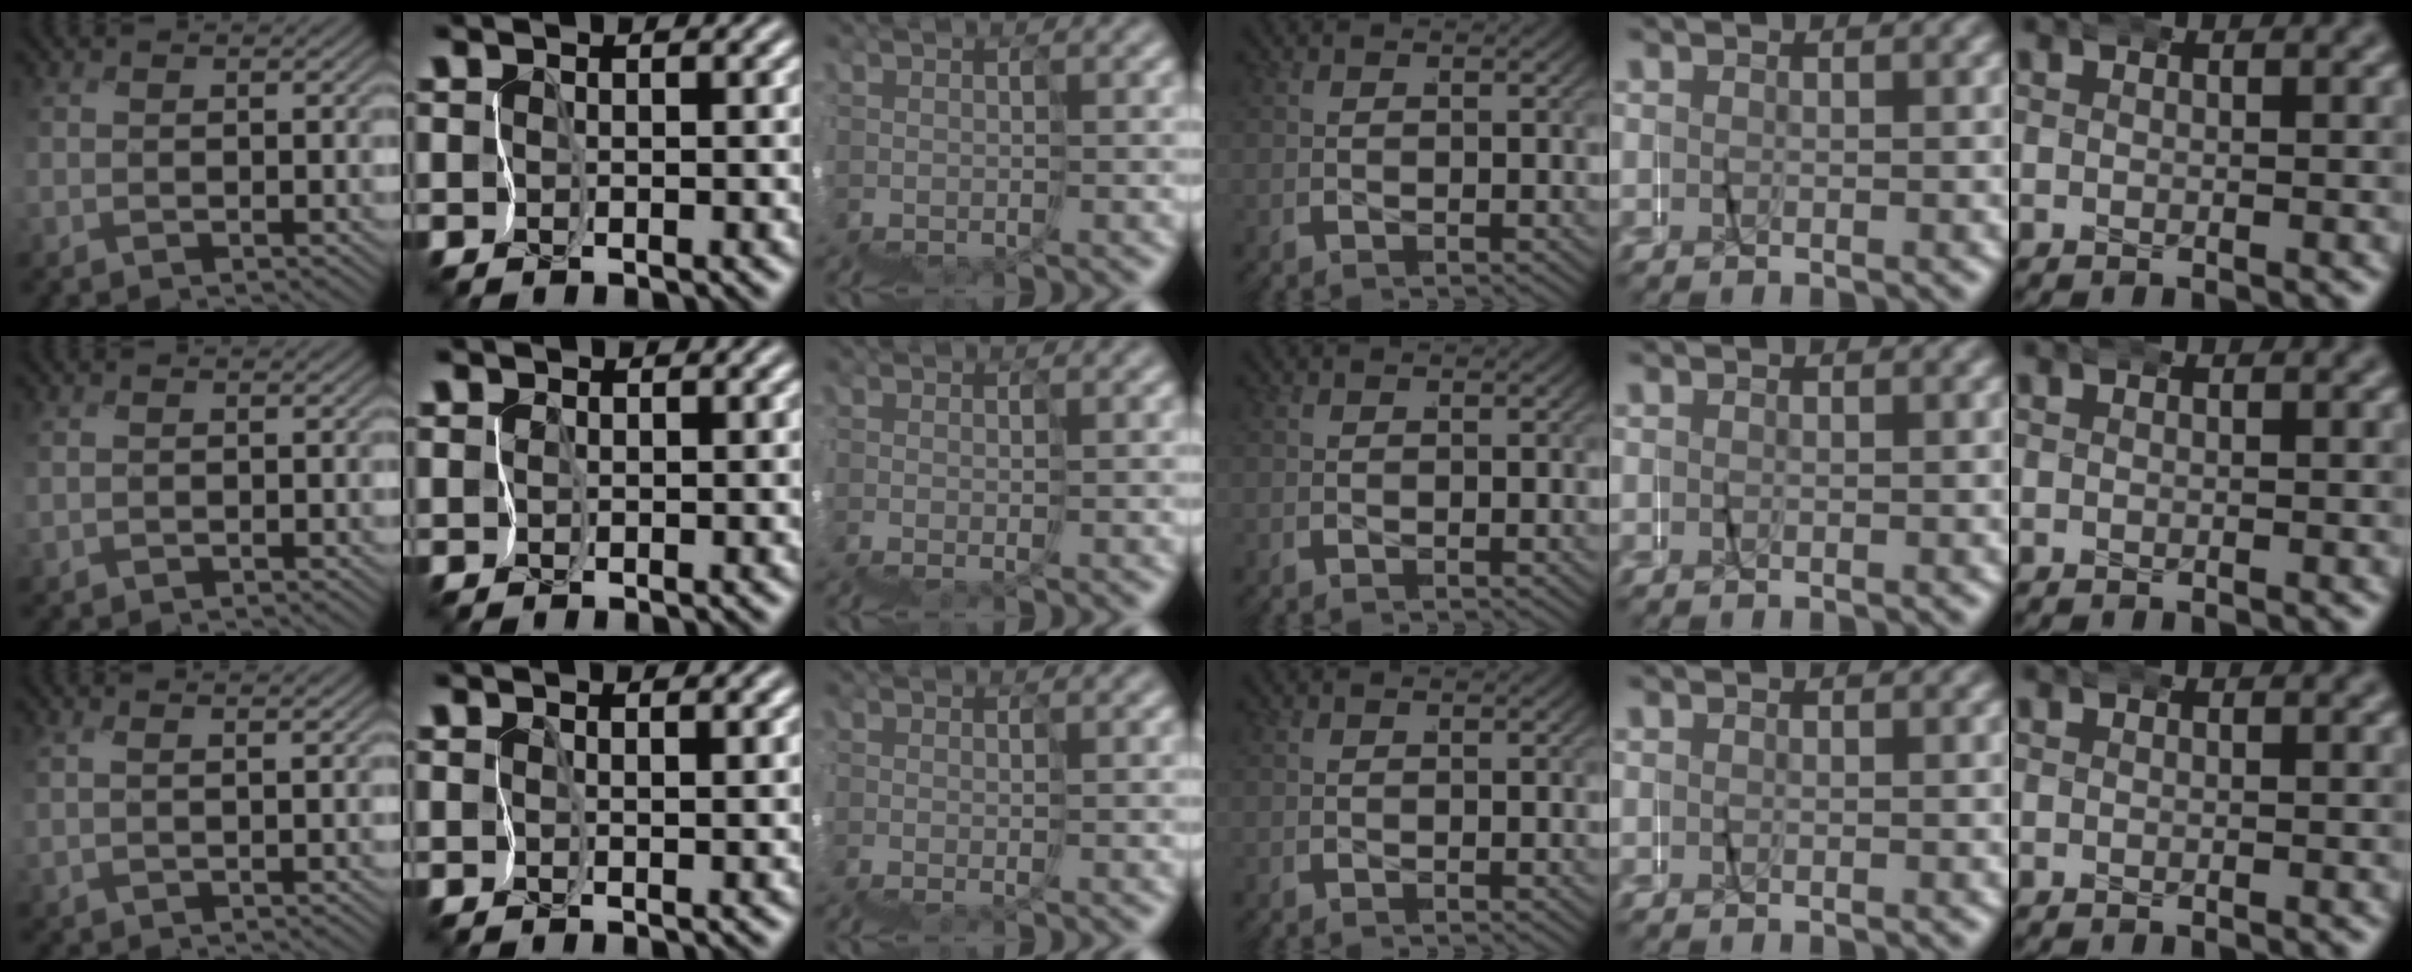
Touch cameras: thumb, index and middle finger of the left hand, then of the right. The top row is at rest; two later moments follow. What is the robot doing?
{"motion": "wrap", "object": "netting"}